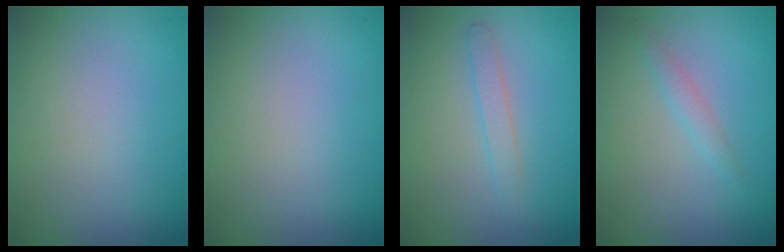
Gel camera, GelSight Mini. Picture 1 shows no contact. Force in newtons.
{"total": 0.0}
{"total": 1.2, "press": 1.2, "slide": 0.1}
{"total": 1.1, "press": 1.1, "slide": 0.1}